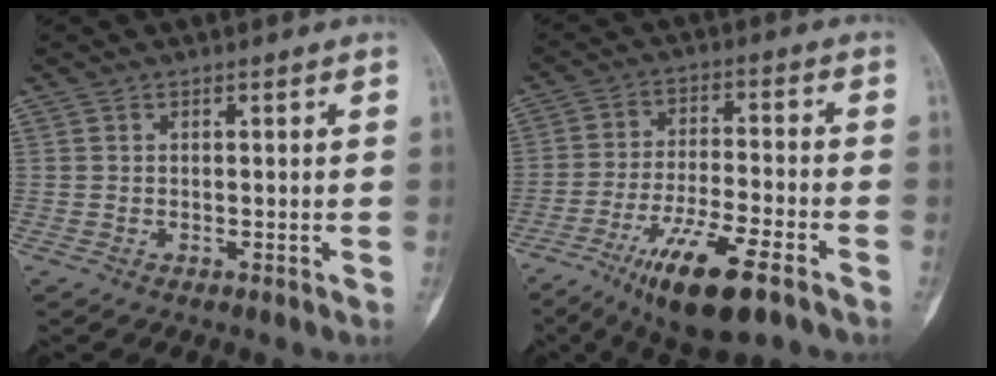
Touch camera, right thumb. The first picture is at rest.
{"total": 14.4, "force": [-8.4, 3.6, 11.1], "torque": [-0.202, 0.029, -0.140]}